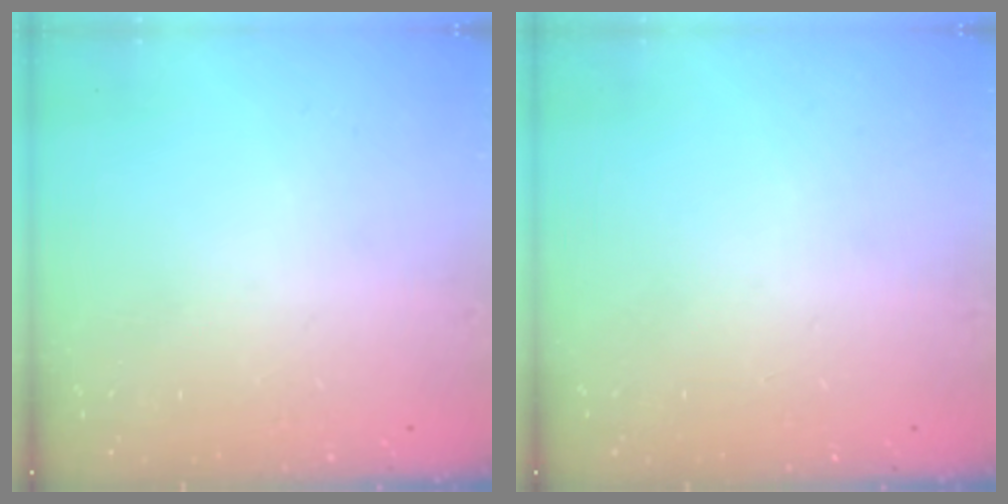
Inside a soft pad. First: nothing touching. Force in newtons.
{"total": 0.0}